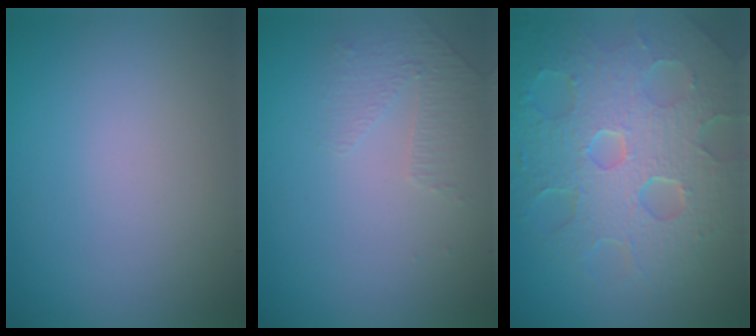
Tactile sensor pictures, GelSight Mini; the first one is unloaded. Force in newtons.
{"total": 1.4, "press": 0.8, "slide": 1.1}
{"total": 9.2, "press": 6.2, "slide": 6.8}